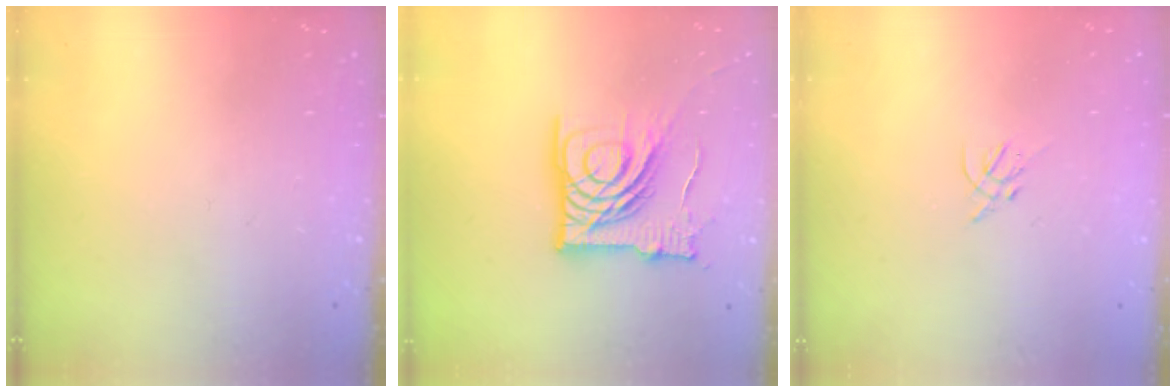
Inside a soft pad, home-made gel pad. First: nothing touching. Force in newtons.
{"total": 15.9, "press": 15.9, "slide": 1.7}
{"total": 1.4, "press": 1.3, "slide": 0.5}